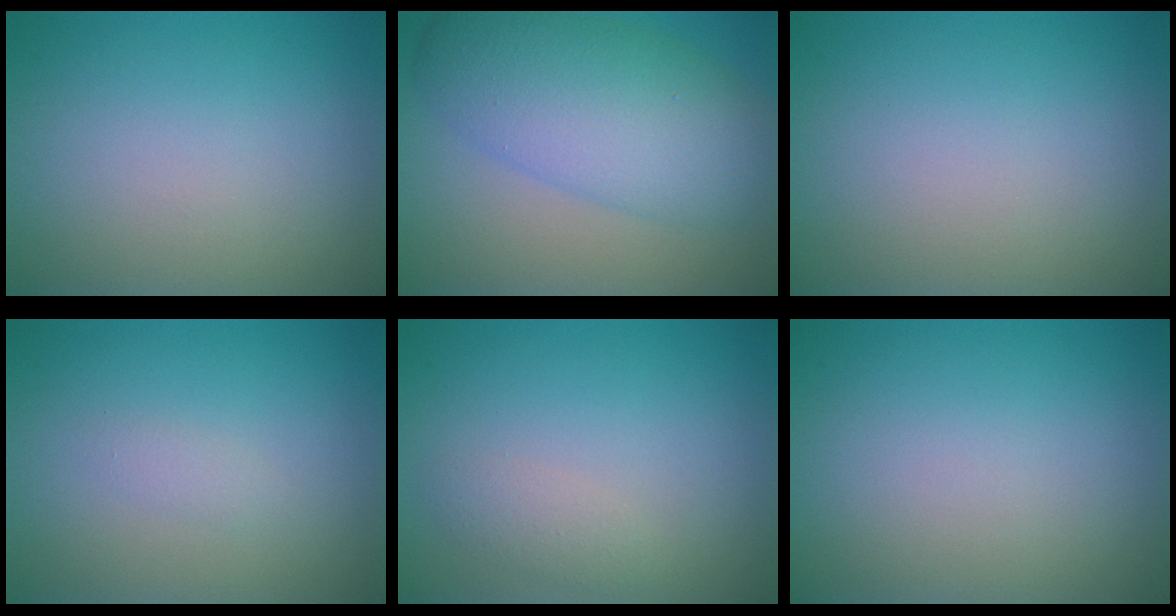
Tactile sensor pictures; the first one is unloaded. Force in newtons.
{"total": 8.2, "press": 8.2, "slide": 0.1}
{"total": 0.0}
{"total": 0.7, "press": 0.7, "slide": 0.0}
{"total": 1.4, "press": 1.4, "slide": 0.1}
{"total": 0.0}